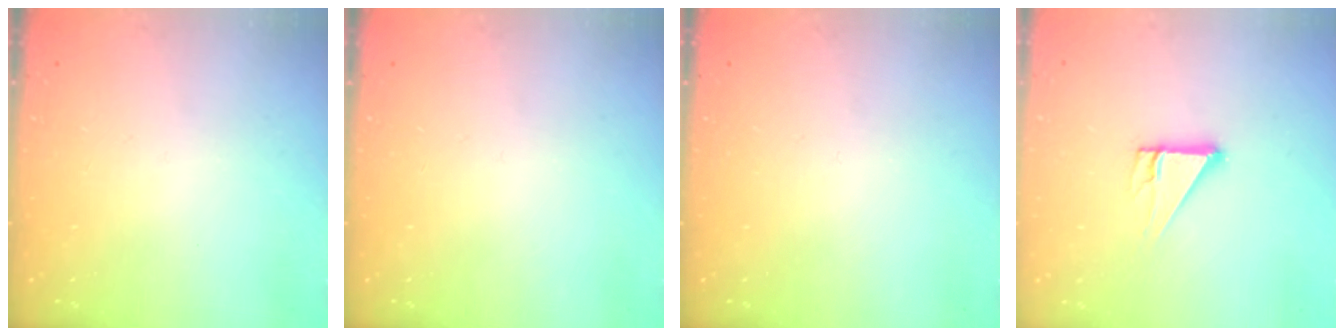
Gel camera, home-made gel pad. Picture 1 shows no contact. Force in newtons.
{"total": 0.0}
{"total": 0.0}
{"total": 5.1, "press": 5.0, "slide": 0.4}